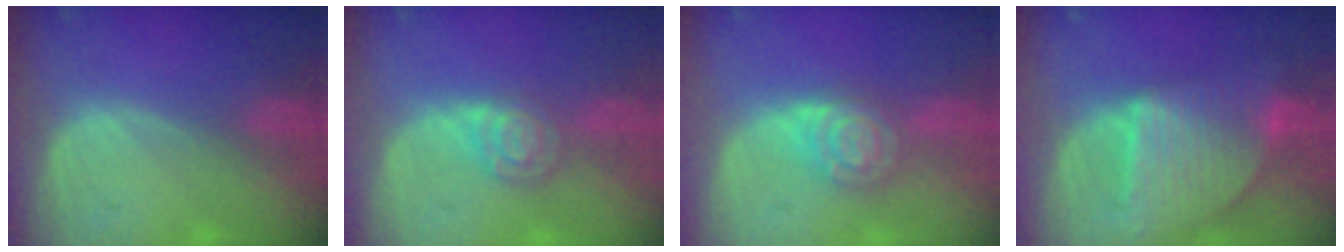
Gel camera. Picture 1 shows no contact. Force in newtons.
{"total": 4.8, "press": 4.2, "slide": 2.3}
{"total": 6.2, "press": 6.2, "slide": 0.4}
{"total": 9.5, "press": 8.2, "slide": 4.8}